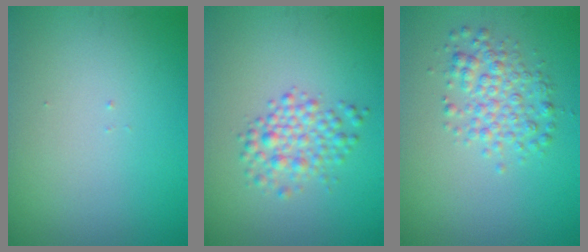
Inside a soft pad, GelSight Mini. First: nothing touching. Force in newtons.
{"total": 2.9, "press": 2.9, "slide": 0.0}
{"total": 3.2, "press": 3.2, "slide": 0.1}